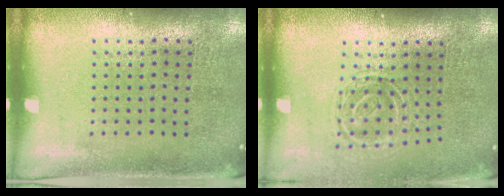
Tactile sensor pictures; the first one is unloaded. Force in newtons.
{"total": 1.7, "press": 1.2, "slide": 1.1}